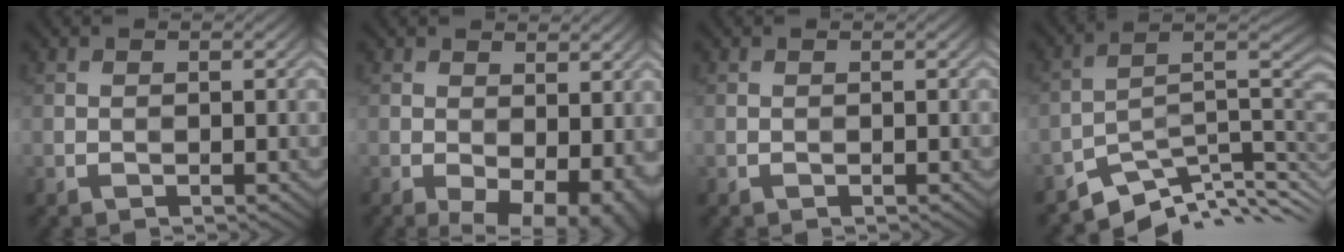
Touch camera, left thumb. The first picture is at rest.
{"total": 8.0, "force": [-1.9, 4.5, 6.4], "torque": [-0.086, -0.018, -0.020]}
{"total": 0.0}
{"total": 9.7, "force": [-6.0, 4.2, 6.3], "torque": [-0.094, -0.004, -0.106]}